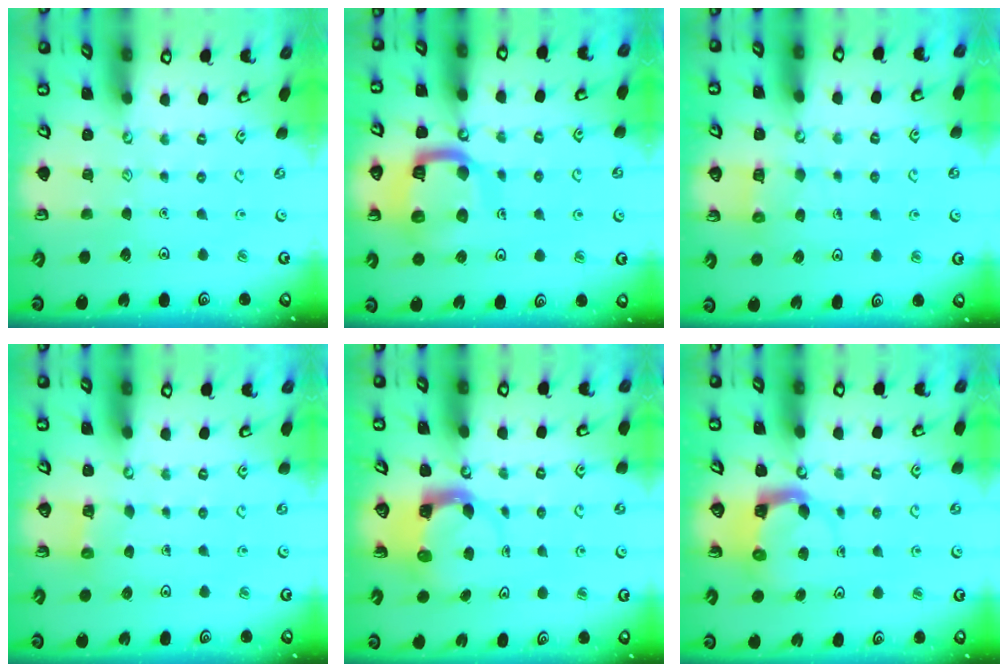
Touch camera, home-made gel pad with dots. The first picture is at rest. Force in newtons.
{"total": 14.6, "press": 14.6, "slide": 1.6}
{"total": 5.1, "press": 5.1, "slide": 0.5}
{"total": 2.5, "press": 2.5, "slide": 0.1}
{"total": 3.7, "press": 3.7, "slide": 0.5}
{"total": 3.8, "press": 3.7, "slide": 0.7}